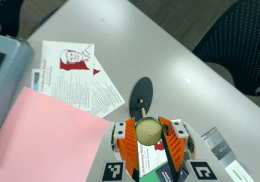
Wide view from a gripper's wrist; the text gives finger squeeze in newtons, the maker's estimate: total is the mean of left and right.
{"total": 12.2, "left": 12.0, "right": 12.4}